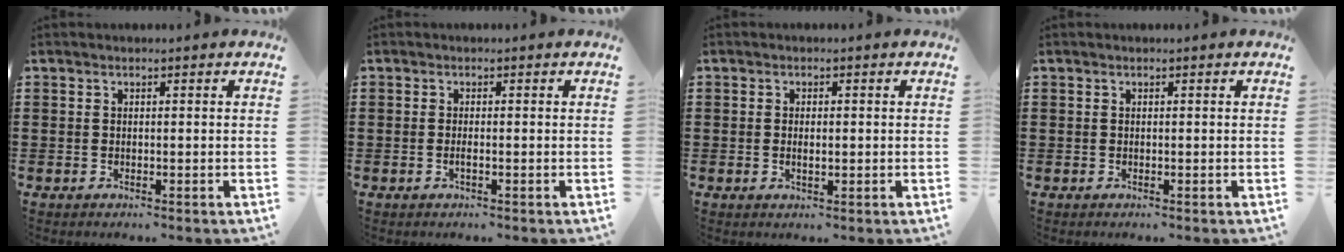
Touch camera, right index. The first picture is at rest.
{"total": 0.9, "force": [-0.4, 0.1, 0.8], "torque": [-0.015, -0.003, -0.007]}
{"total": 1.5, "force": [-0.1, 0.6, 1.4], "torque": [-0.026, 0.002, -0.003]}
{"total": 0.0}